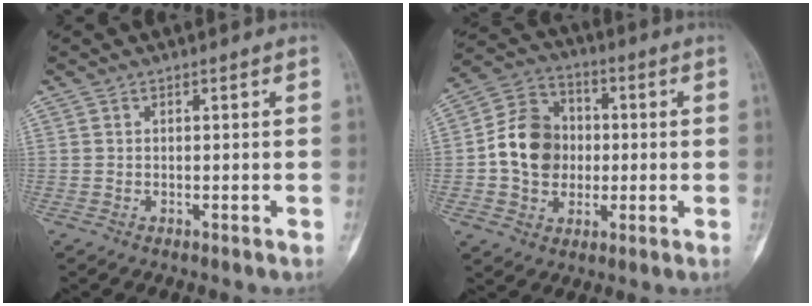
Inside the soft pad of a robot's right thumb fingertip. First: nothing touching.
{"total": 12.8, "force": [-0.3, 10.6, 7.0], "torque": [-0.096, 0.025, -0.012]}